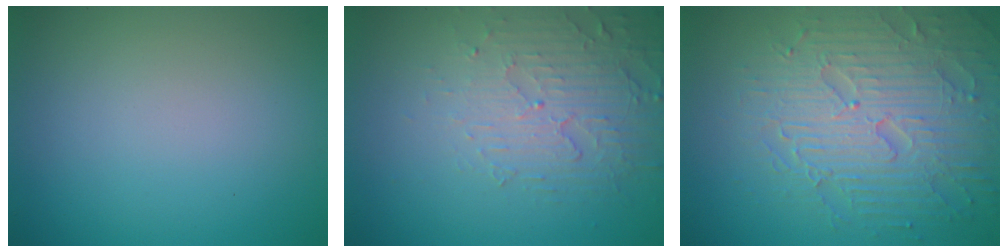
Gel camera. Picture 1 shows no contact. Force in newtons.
{"total": 5.0, "press": 3.4, "slide": 3.7}
{"total": 7.5, "press": 5.9, "slide": 4.6}